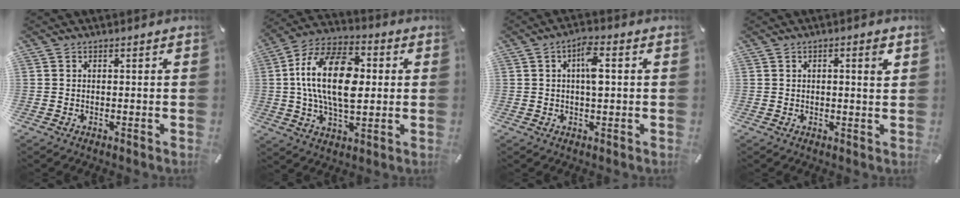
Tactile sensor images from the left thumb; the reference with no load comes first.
{"total": 19.0, "force": [1.6, 10.9, 15.4], "torque": [-0.319, 0.004, 0.019]}
{"total": 5.7, "force": [1.0, 2.0, 5.2], "torque": [-0.088, 0.004, 0.012]}
{"total": 2.8, "force": [0.9, 0.6, 2.6], "torque": [-0.037, -0.004, 0.009]}